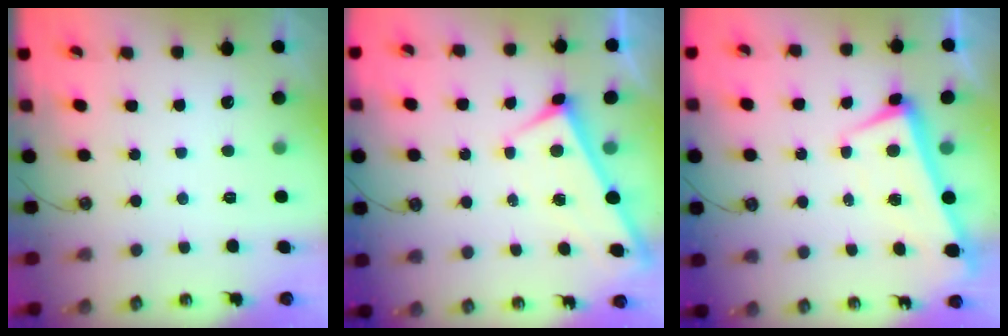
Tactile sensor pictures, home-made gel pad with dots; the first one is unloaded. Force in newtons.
{"total": 1.7, "press": 1.7, "slide": 0.2}
{"total": 2.0, "press": 1.8, "slide": 0.8}